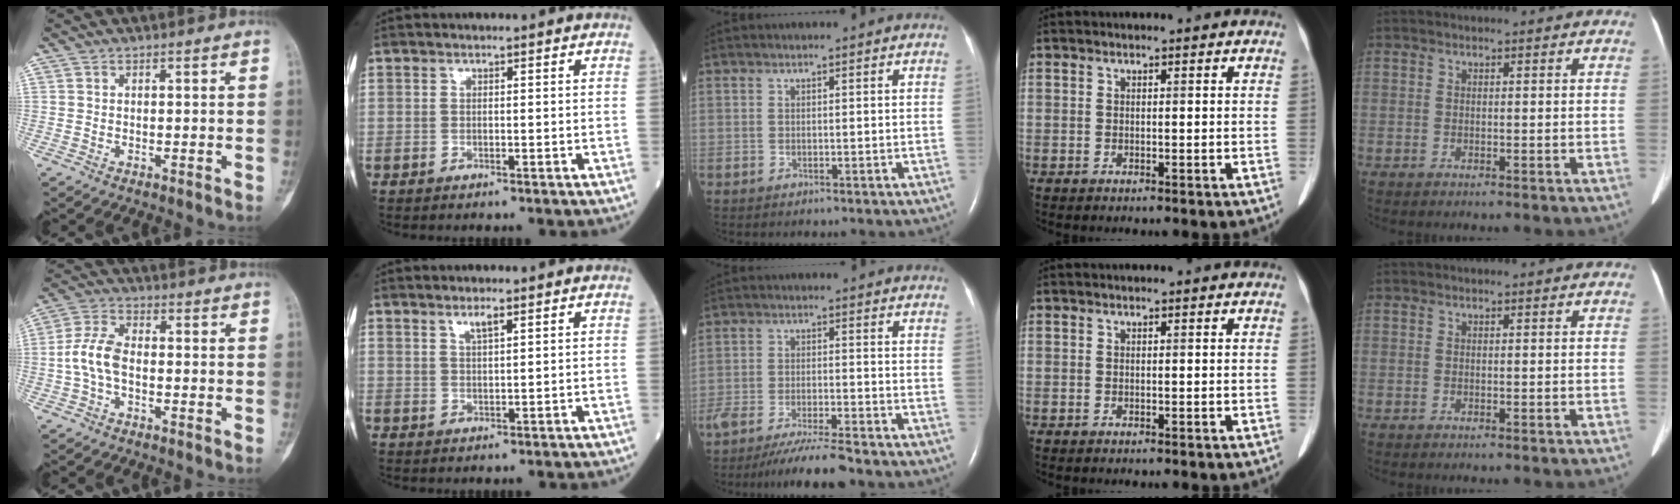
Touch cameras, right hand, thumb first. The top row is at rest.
{"thumb": {"total": 7.3, "force": [-1.2, 4.2, 5.9], "torque": [-0.129, 0.021, -0.030]}, "index": {"total": 2.0, "force": [1.3, 0.2, 1.5], "torque": [-0.031, 0.001, 0.027]}, "middle": {"total": 8.5, "force": [-7.3, 0.0, 4.3], "torque": [-0.068, -0.025, -0.121]}}